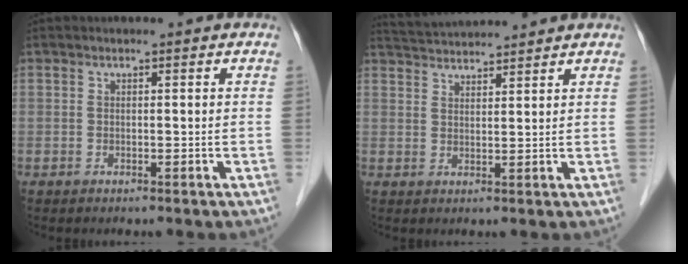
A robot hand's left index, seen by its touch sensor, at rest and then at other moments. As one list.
[{"total": 6.2, "force": [6.1, -0.4, 1.0], "torque": [-0.027, 0.030, 0.105]}]